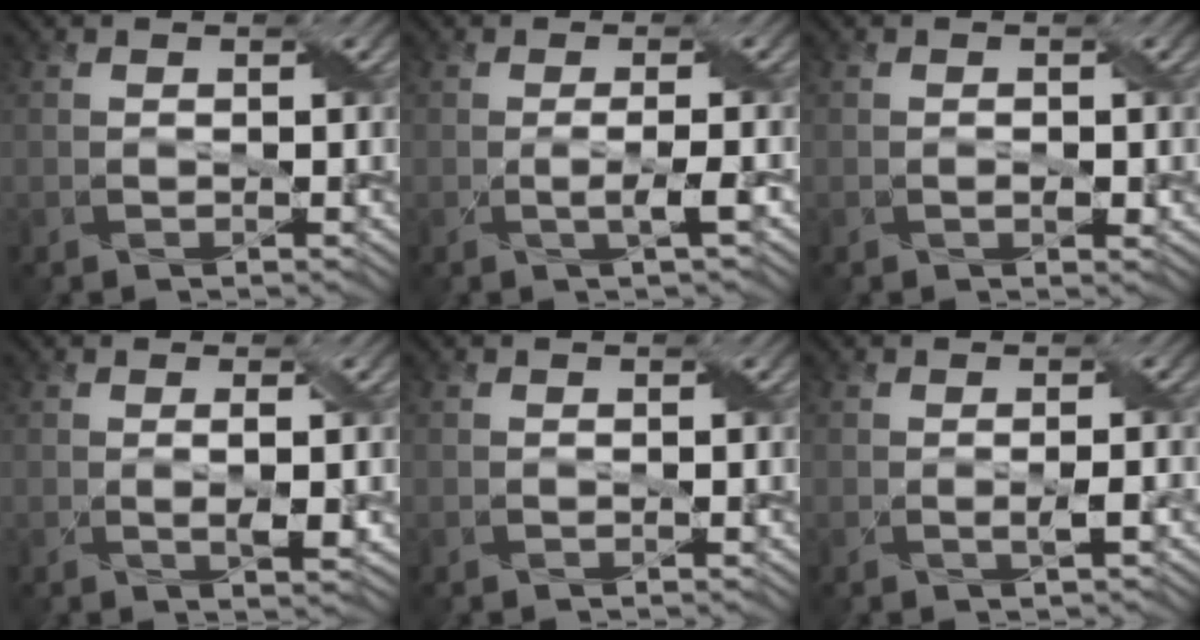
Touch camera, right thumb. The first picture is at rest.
{"total": 2.2, "force": [-0.3, 0.2, 2.1], "torque": [-0.043, 0.003, -0.010]}
{"total": 1.2, "force": [-0.2, 0.6, 1.0], "torque": [-0.014, 0.000, -0.001]}
{"total": 2.1, "force": [0.1, 0.3, 2.1], "torque": [-0.042, 0.000, 0.004]}
{"total": 0.0}
{"total": 1.3, "force": [-0.2, 0.1, 1.3], "torque": [-0.026, 0.002, -0.002]}